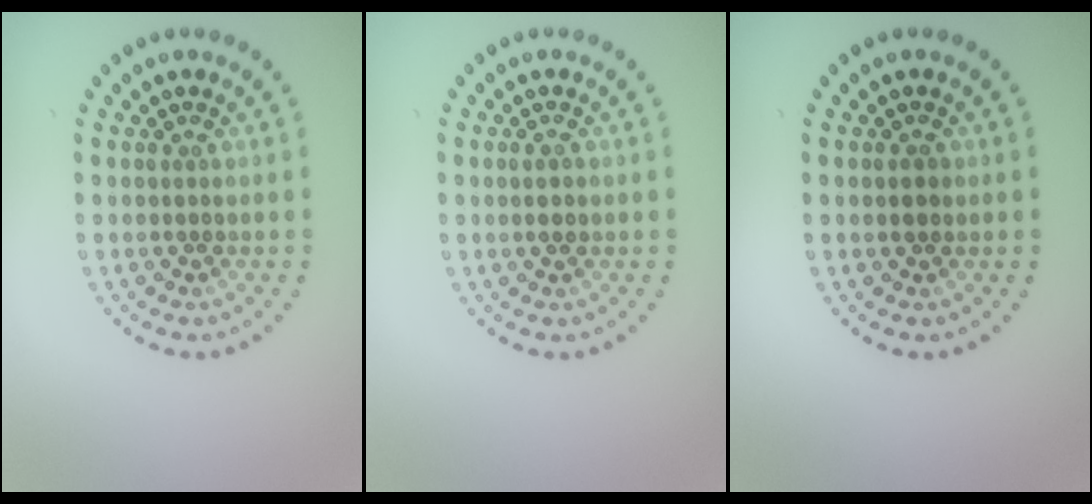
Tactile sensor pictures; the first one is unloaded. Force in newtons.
{"total": 1.1, "press": 1.0, "slide": 0.5}
{"total": 1.0, "press": 0.9, "slide": 0.3}